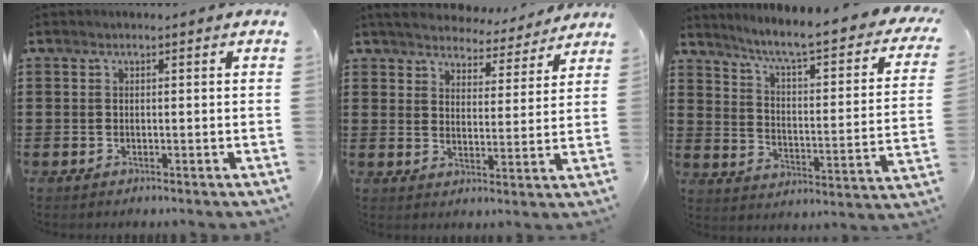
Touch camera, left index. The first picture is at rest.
{"total": 5.0, "force": [5.0, 0.6, 0.3], "torque": [-0.035, -0.036, 0.086]}
{"total": 6.3, "force": [5.0, -0.2, 3.9], "torque": [-0.089, -0.047, 0.072]}